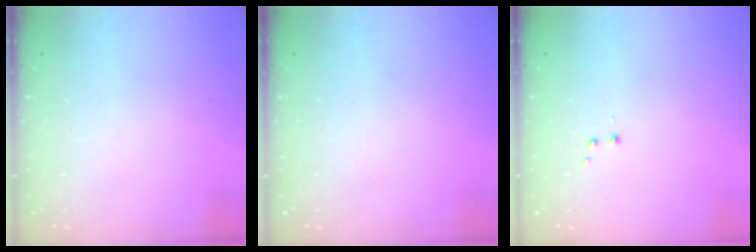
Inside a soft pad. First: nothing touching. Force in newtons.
{"total": 0.0}
{"total": 1.9, "press": 1.8, "slide": 0.5}